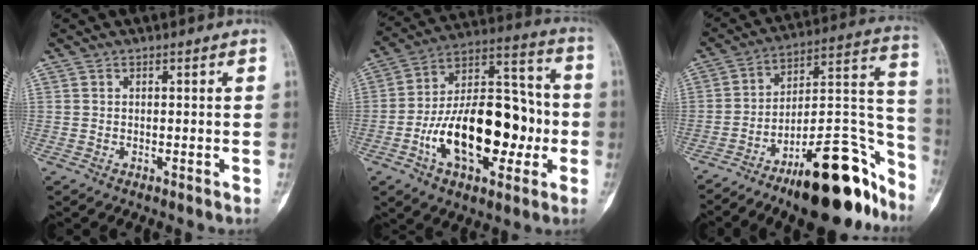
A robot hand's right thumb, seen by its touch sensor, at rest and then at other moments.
{"total": 23.2, "force": [-5.2, 12.7, 18.8], "torque": [-0.273, 0.047, -0.080]}
{"total": 24.1, "force": [-15.5, 8.0, 16.6], "torque": [-0.161, 0.114, -0.238]}